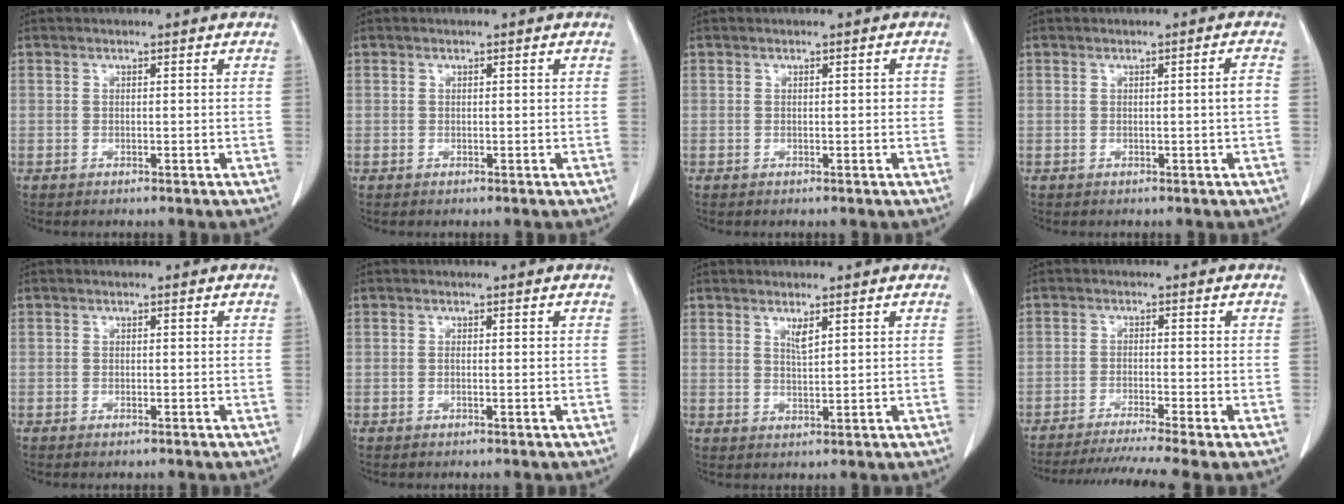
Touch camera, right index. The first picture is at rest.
{"total": 0.0}
{"total": 0.8, "force": [0.0, 0.4, 0.7], "torque": [-0.005, 0.003, 0.000]}
{"total": 1.6, "force": [-0.3, -0.3, 1.6], "torque": [-0.024, -0.001, -0.001]}
{"total": 0.6, "force": [-0.5, 0.1, 0.3], "torque": [-0.008, -0.001, -0.006]}
{"total": 0.0}
{"total": 1.9, "force": [1.2, 0.2, 1.5], "torque": [-0.032, -0.005, 0.026]}
{"total": 10.4, "force": [-8.8, -1.6, 5.4], "torque": [-0.072, -0.018, -0.137]}